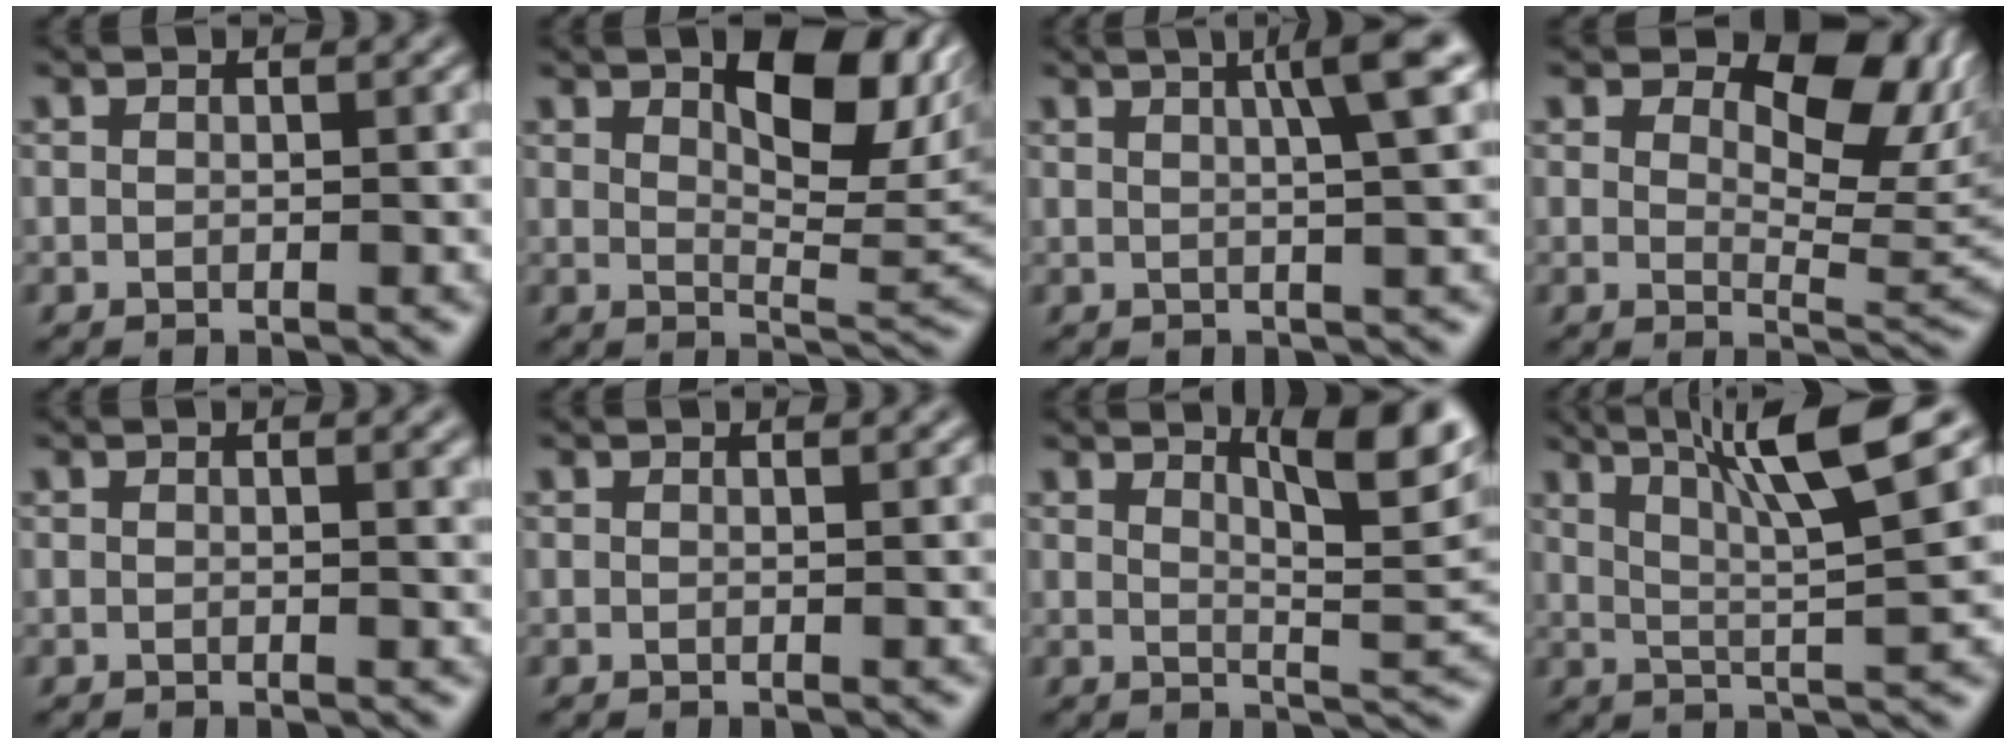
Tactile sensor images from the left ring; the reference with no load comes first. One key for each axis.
{"total": 8.0, "fx": 3.0, "fy": 3.2, "fz": 6.7, "tx": -0.098, "ty": -0.001, "tz": 0.046}
{"total": 4.5, "fx": 1.8, "fy": 0.6, "fz": 4.1, "tx": -0.047, "ty": 0.012, "tz": 0.025}
{"total": 9.9, "fx": 5.0, "fy": 5.1, "fz": 6.8, "tx": -0.084, "ty": 0.005, "tz": 0.075}
{"total": 1.5, "fx": 0.8, "fy": 0.6, "fz": 1.2, "tx": -0.005, "ty": -0.001, "tz": 0.011}
{"total": 0.6, "fx": 0.5, "fy": 0.2, "fz": 0.2, "tx": -0.002, "ty": -0.003, "tz": 0.002}
{"total": 6.9, "fx": 4.0, "fy": 1.7, "fz": 5.4, "tx": -0.056, "ty": 0.004, "tz": 0.066}
{"total": 8.7, "fx": 4.3, "fy": 1.4, "fz": 7.4, "tx": -0.121, "ty": 0.012, "tz": 0.077}